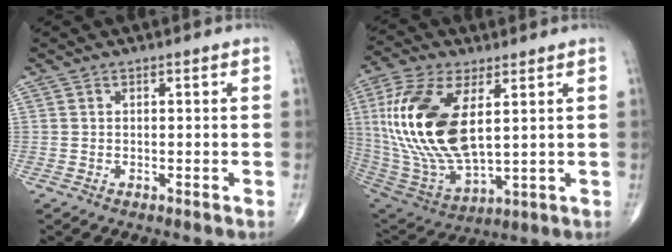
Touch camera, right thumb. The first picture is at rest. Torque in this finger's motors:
{"motor_torque": [0.29, 0.90, 2.34, 0.43, 0.28]}